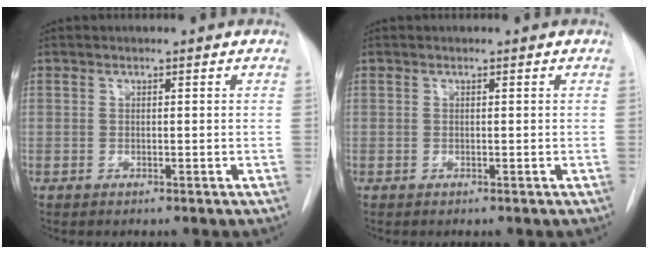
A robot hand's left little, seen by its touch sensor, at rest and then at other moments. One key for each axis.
{"total": 0.0}